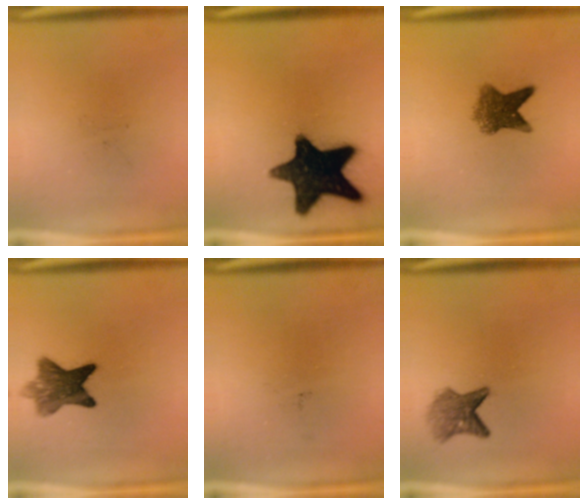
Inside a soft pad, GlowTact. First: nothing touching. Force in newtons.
{"total": 17.6}
{"total": 6.3}
{"total": 7.9}
{"total": 0.0}
{"total": 4.2}